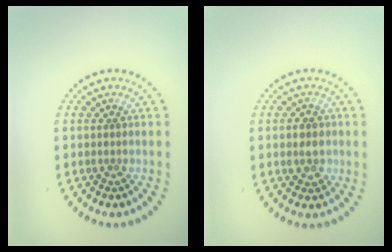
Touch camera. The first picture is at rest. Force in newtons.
{"total": 2.3, "press": 2.2, "slide": 0.6}